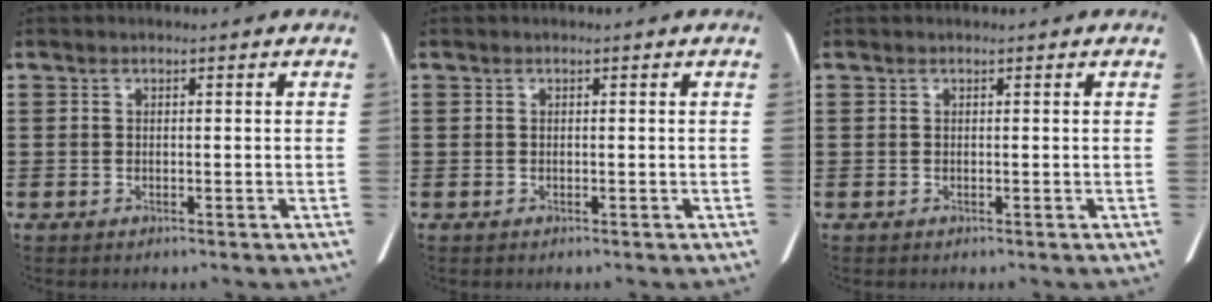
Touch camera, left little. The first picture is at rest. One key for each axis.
{"total": 0.0}
{"total": 0.0}